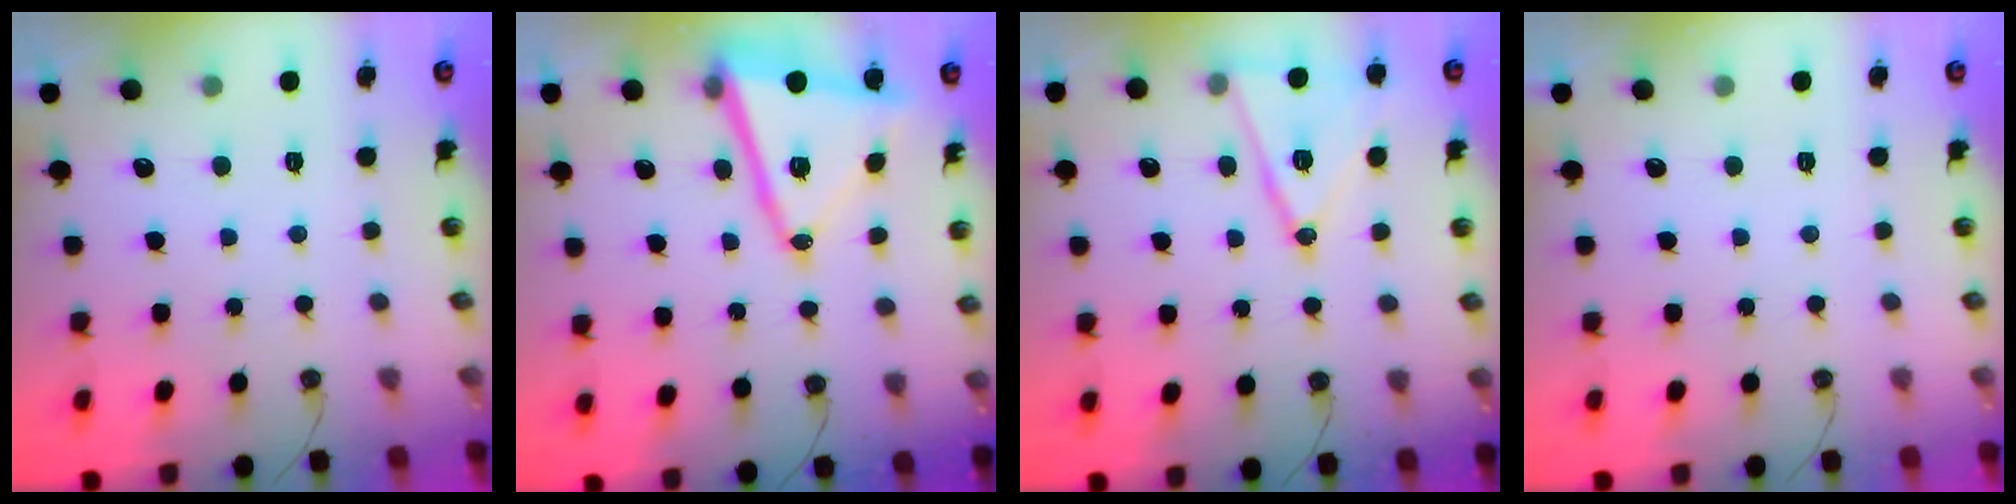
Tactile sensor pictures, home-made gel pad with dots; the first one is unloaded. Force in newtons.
{"total": 14.3, "press": 14.1, "slide": 2.3}
{"total": 14.9, "press": 14.6, "slide": 3.1}
{"total": 0.0}